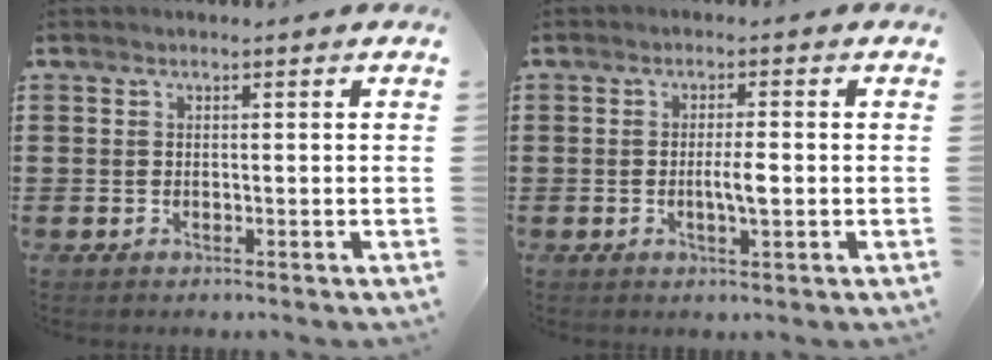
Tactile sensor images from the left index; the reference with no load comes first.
{"total": 3.4, "force": [-0.5, 0.6, 3.3], "torque": [-0.058, -0.001, -0.011]}